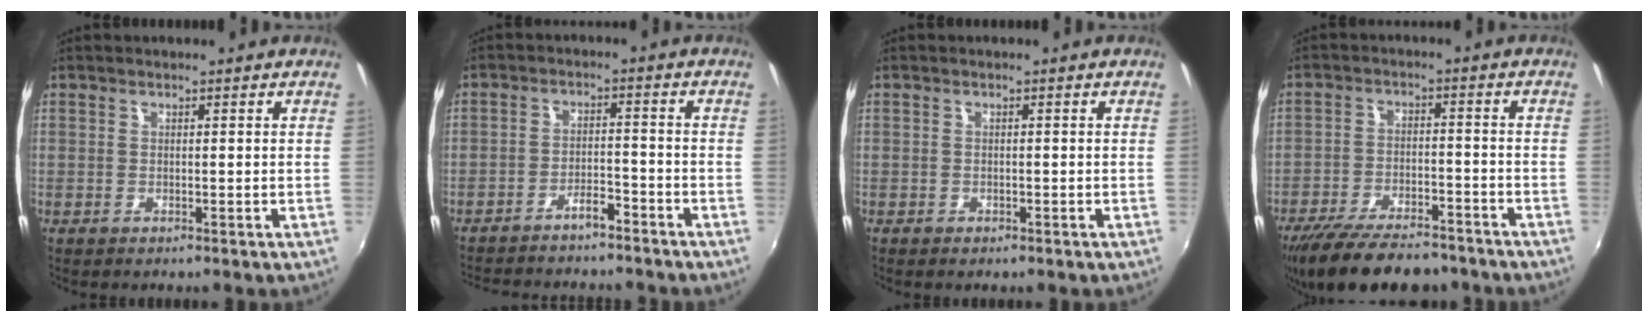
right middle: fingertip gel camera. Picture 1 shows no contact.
{"total": 9.4, "force": [-8.4, 2.2, 3.6], "torque": [-0.086, 0.011, -0.121]}
{"total": 1.0, "force": [-0.7, 0.6, 0.4], "torque": [-0.009, -0.003, -0.011]}
{"total": 16.9, "force": [-13.8, 5.3, 8.2], "torque": [-0.168, -0.024, -0.214]}